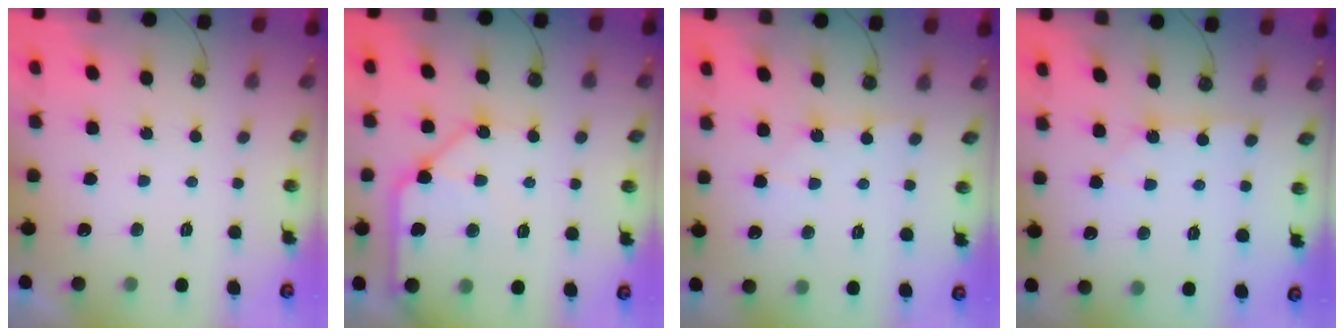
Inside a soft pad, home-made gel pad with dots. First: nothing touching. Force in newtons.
{"total": 13.3, "press": 13.2, "slide": 2.0}
{"total": 6.2, "press": 6.2, "slide": 0.5}
{"total": 1.9, "press": 1.8, "slide": 0.2}